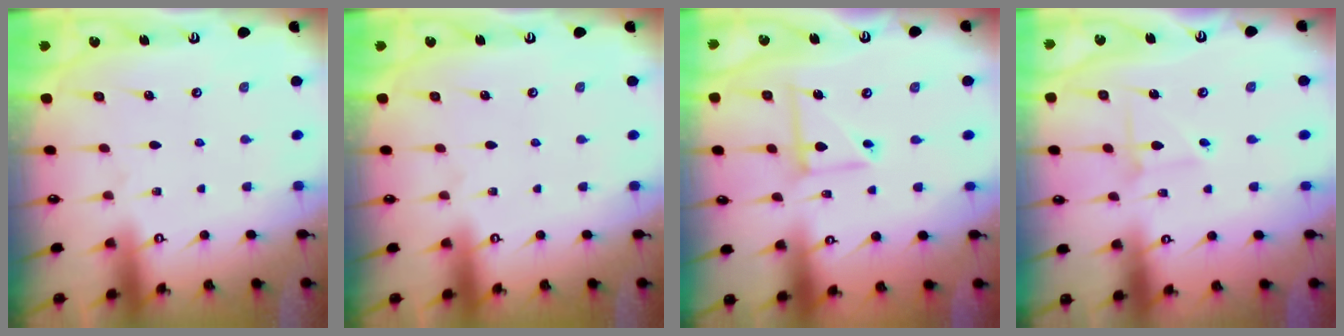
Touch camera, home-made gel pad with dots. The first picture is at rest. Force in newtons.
{"total": 0.0}
{"total": 7.8, "press": 7.8, "slide": 0.5}
{"total": 2.3, "press": 2.3, "slide": 0.2}